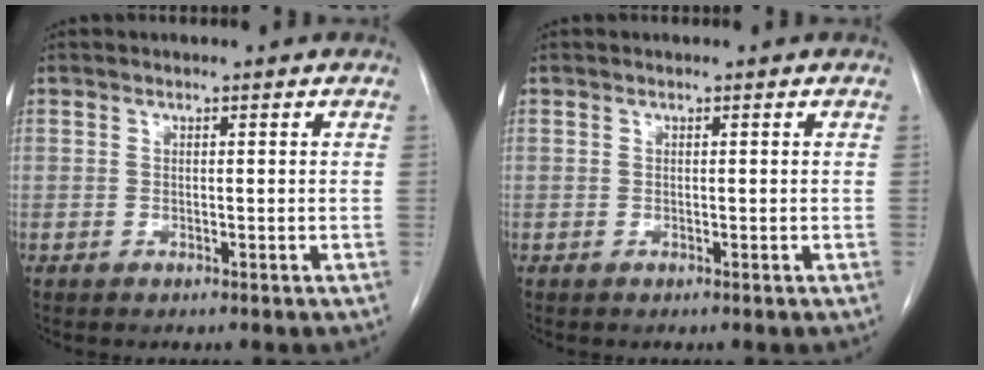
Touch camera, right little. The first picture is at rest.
{"total": 0.0}